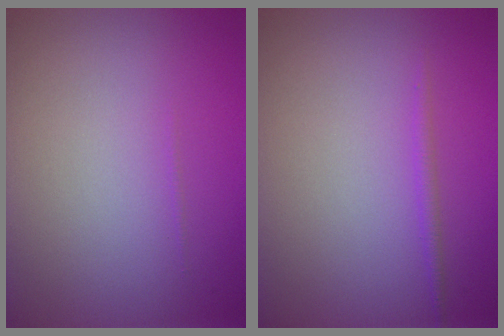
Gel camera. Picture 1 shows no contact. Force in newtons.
{"total": 0.8, "press": 0.8, "slide": 0.1}